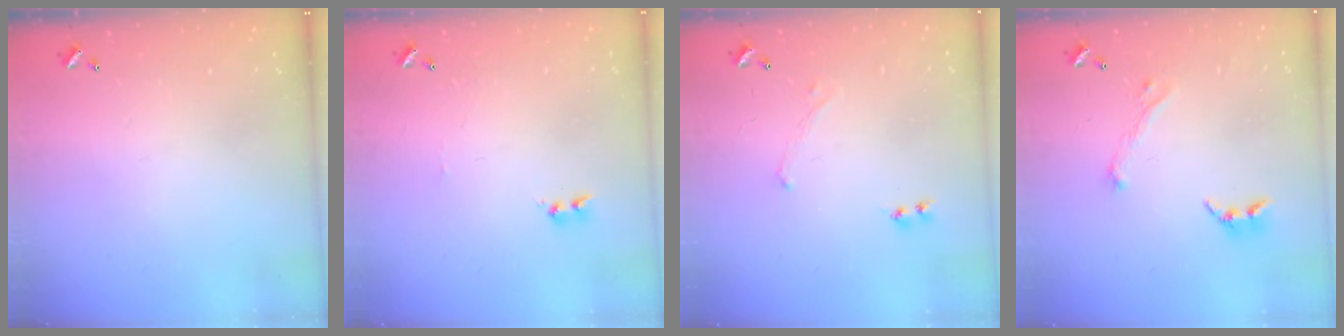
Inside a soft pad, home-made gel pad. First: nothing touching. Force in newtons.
{"total": 3.8, "press": 3.8, "slide": 0.5}
{"total": 0.7, "press": 0.6, "slide": 0.2}
{"total": 2.9, "press": 2.8, "slide": 0.8}